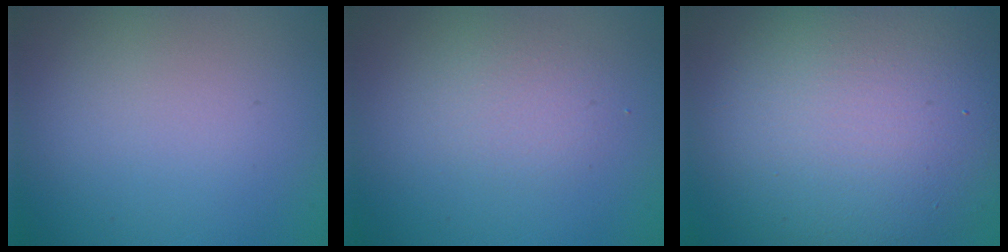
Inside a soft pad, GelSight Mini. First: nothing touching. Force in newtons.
{"total": 1.7, "press": 1.7, "slide": 0.1}
{"total": 14.1, "press": 14.1, "slide": 0.8}